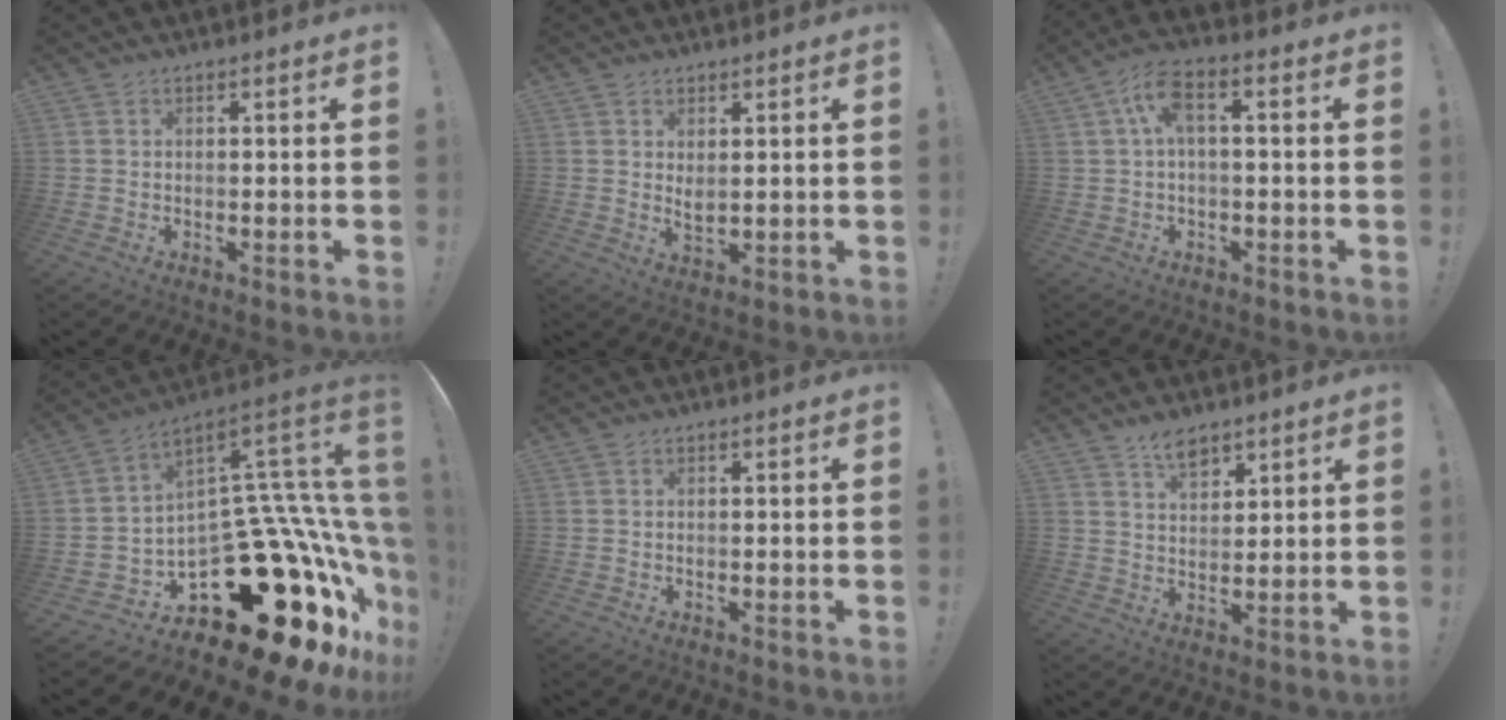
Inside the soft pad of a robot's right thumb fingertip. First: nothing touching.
{"total": 3.2, "force": [2.1, 1.2, 2.1], "torque": [-0.025, -0.020, 0.035]}
{"total": 7.7, "force": [1.1, 2.5, 7.1], "torque": [-0.142, -0.004, 0.019]}
{"total": 28.2, "force": [-11.9, 14.1, 21.3], "torque": [-0.230, -0.005, -0.140]}
{"total": 0.0}
{"total": 6.6, "force": [4.9, 3.4, 2.8], "torque": [-0.039, -0.027, 0.091]}